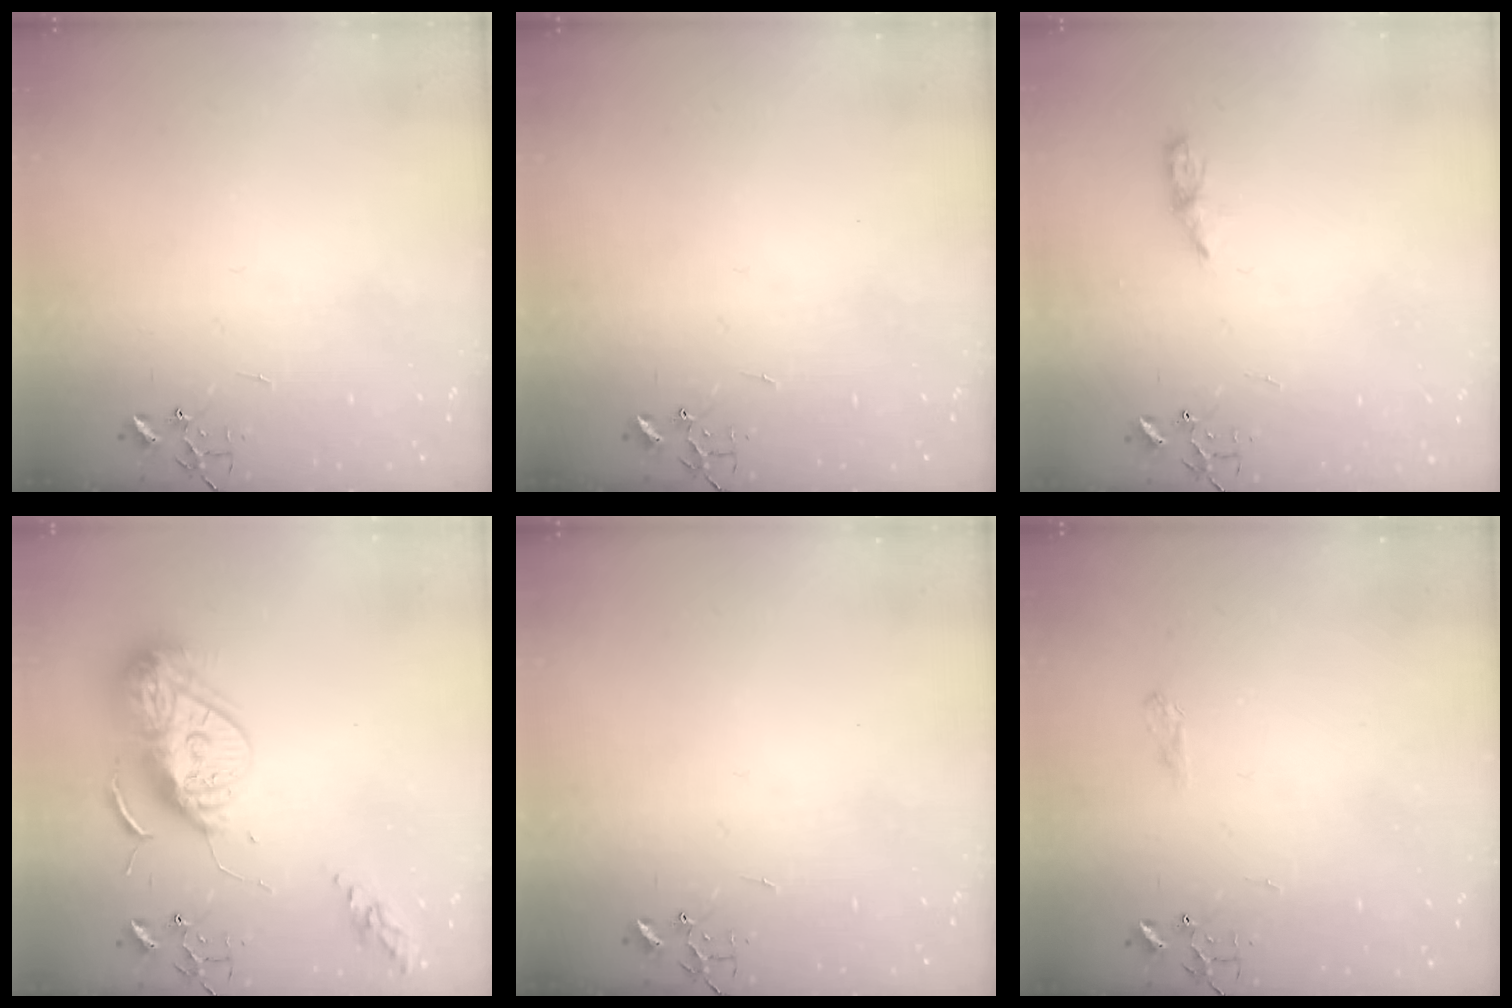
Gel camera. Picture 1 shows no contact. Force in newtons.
{"total": 0.0}
{"total": 5.1, "press": 5.1, "slide": 0.6}
{"total": 14.7, "press": 14.6, "slide": 1.3}
{"total": 0.0}
{"total": 6.8, "press": 6.8, "slide": 0.6}